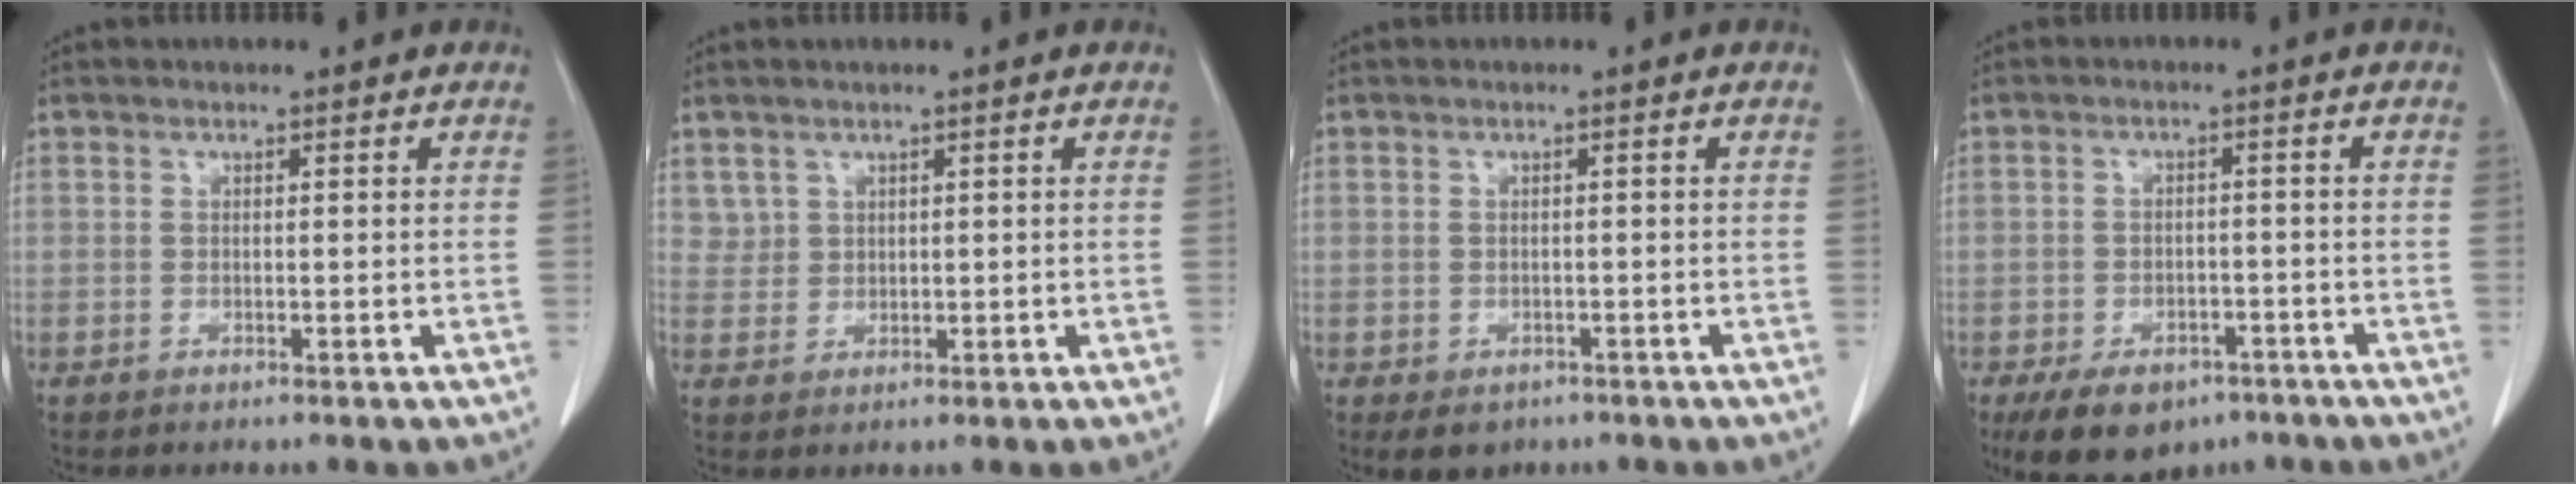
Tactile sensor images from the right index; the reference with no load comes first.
{"total": 2.4, "force": [1.4, 1.9, 0.1], "torque": [0.006, 0.004, 0.028]}
{"total": 3.7, "force": [-2.3, 2.5, 1.3], "torque": [-0.014, -0.001, -0.025]}
{"total": 10.0, "force": [-6.8, 5.6, 4.6], "torque": [-0.078, 0.000, -0.102]}